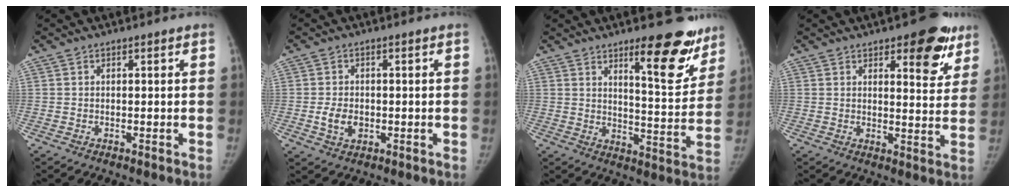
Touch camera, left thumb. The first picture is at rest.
{"total": 4.3, "force": [-0.7, 3.1, 2.9], "torque": [-0.047, 0.000, -0.009]}
{"total": 14.4, "force": [9.4, 4.2, 10.1], "torque": [-0.089, -0.069, 0.136]}
{"total": 10.9, "force": [6.2, 4.5, 7.7], "torque": [-0.054, -0.029, 0.076]}